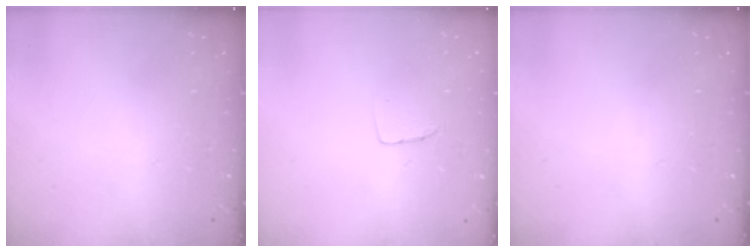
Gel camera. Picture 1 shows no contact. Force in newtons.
{"total": 2.9, "press": 2.9, "slide": 0.1}
{"total": 0.0}